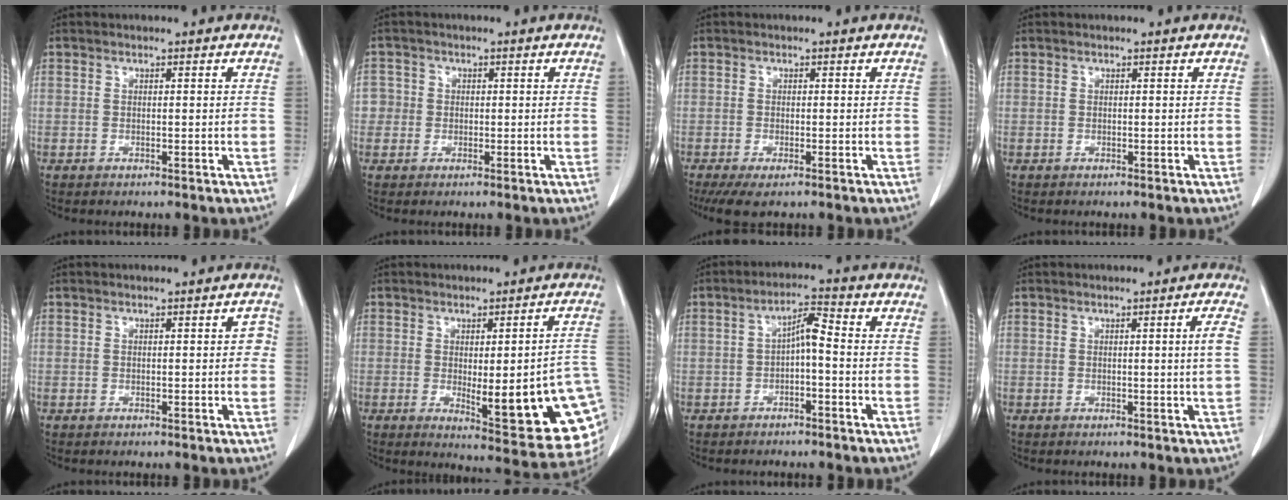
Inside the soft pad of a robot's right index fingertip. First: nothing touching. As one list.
[{"total": 2.6, "force": [-0.1, 2.6, -0.1], "torque": [0.017, 0.009, -0.006]}, {"total": 4.4, "force": [-3.0, 1.2, 3.0], "torque": [-0.053, -0.013, -0.048]}, {"total": 0.0}, {"total": 1.6, "force": [0.1, 0.7, 1.4], "torque": [-0.005, 0.006, -0.001]}, {"total": 18.7, "force": [-3.2, 4.0, 18.0], "torque": [-0.146, 0.000, -0.021]}, {"total": 4.1, "force": [-0.7, 1.0, 3.9], "torque": [-0.067, 0.017, -0.011]}, {"total": 2.4, "force": [0.1, -0.8, 2.2], "torque": [-0.034, -0.004, 0.005]}]